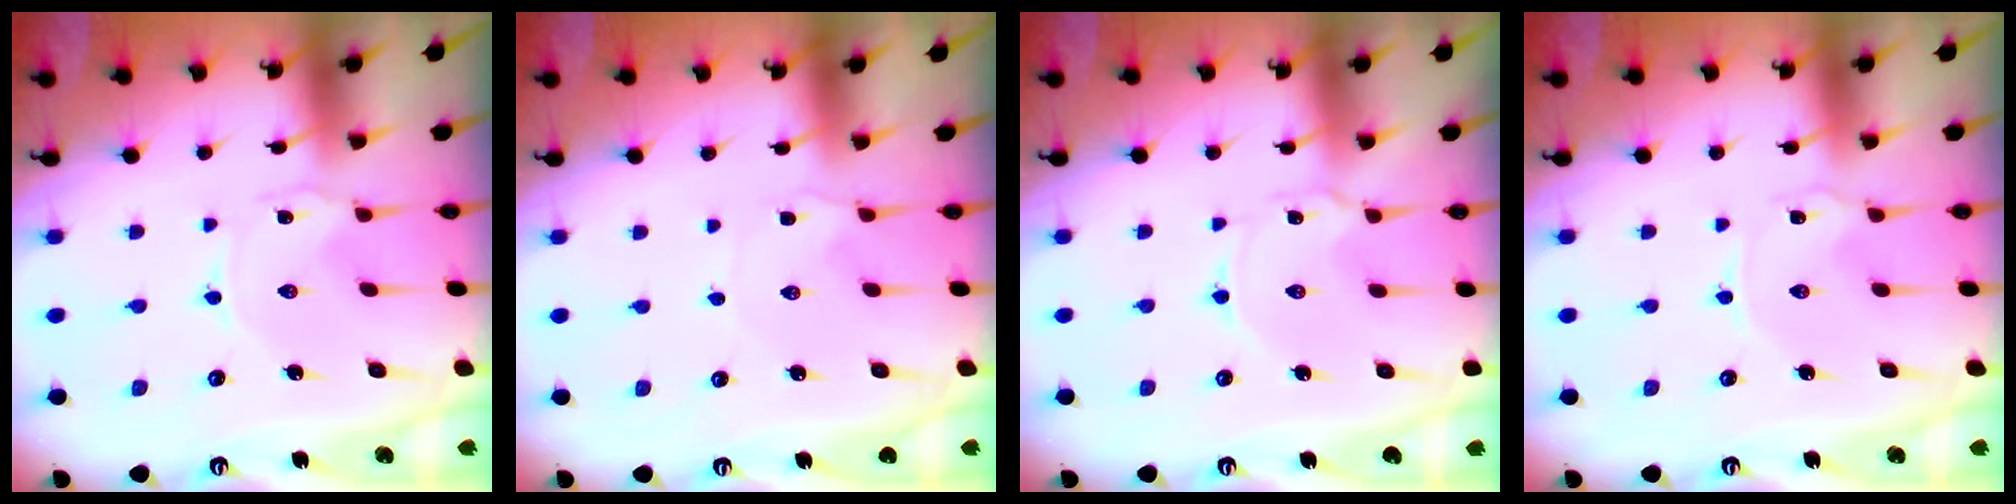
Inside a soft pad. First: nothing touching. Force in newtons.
{"total": 1.8, "press": 1.8, "slide": 0.4}
{"total": 2.5, "press": 2.5, "slide": 0.3}
{"total": 0.0}